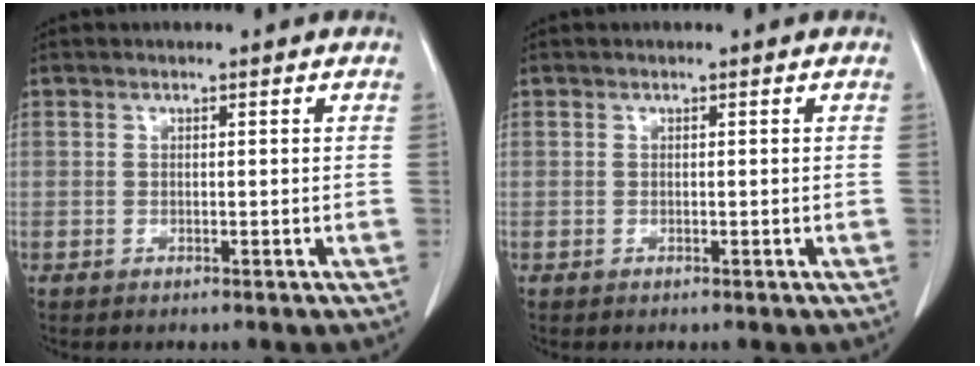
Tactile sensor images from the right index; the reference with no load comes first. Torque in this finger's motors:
{"motor_torque": [0.01, 0.00, 0.01, 0.00]}